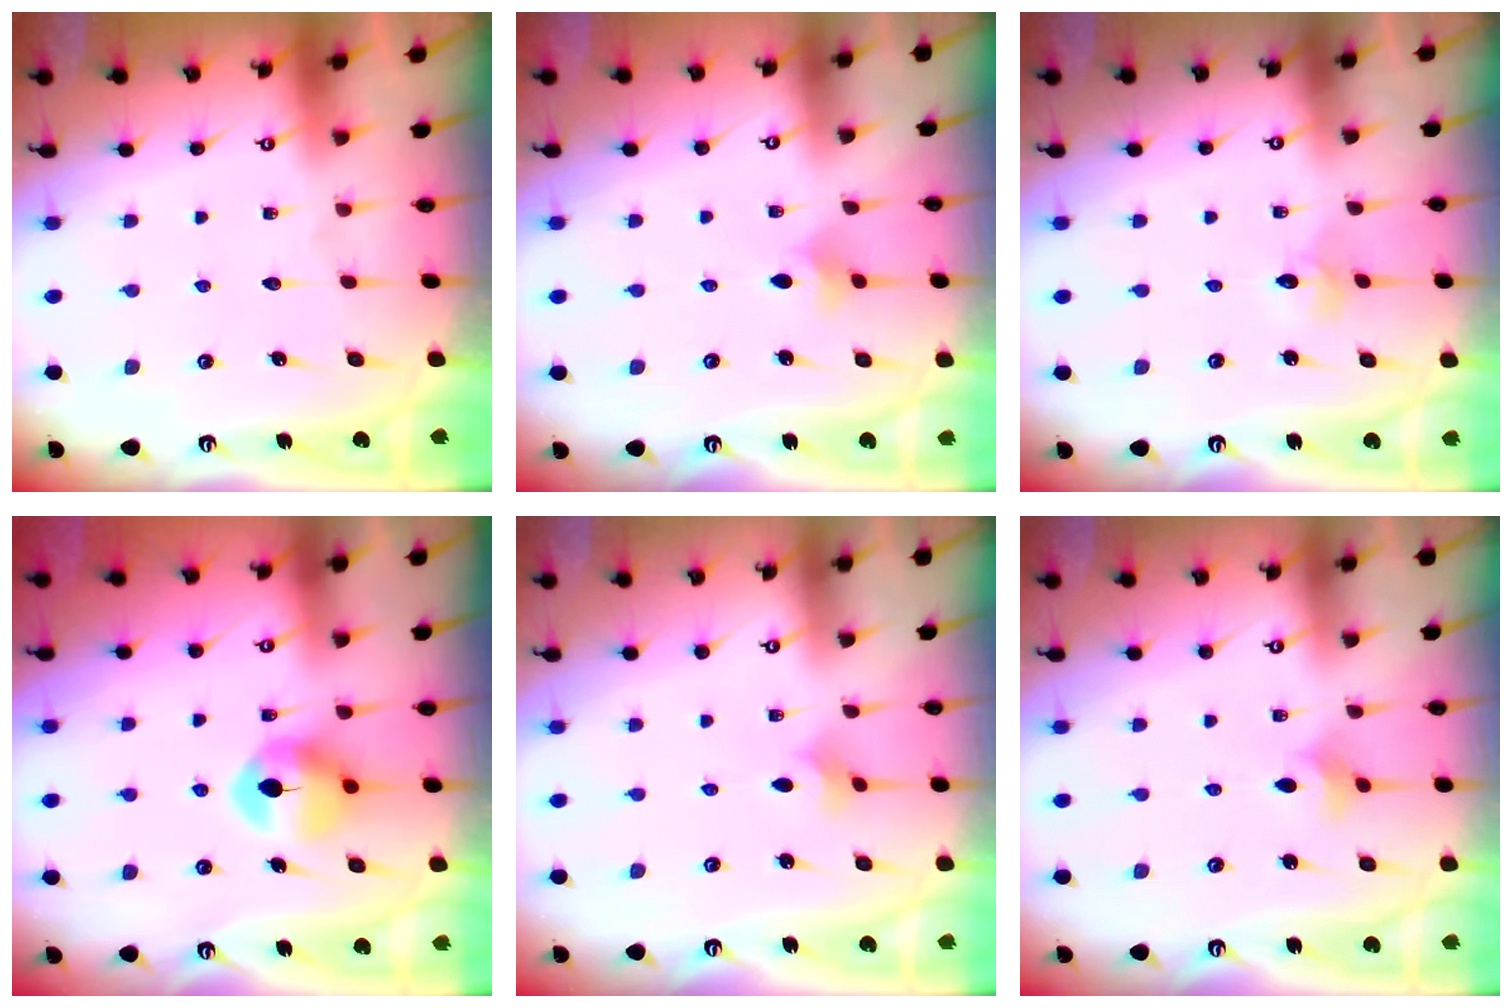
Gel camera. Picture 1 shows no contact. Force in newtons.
{"total": 4.2, "press": 4.1, "slide": 1.0}
{"total": 2.4, "press": 2.4, "slide": 0.2}
{"total": 9.7, "press": 9.7, "slide": 0.4}
{"total": 2.0, "press": 2.0, "slide": 0.4}
{"total": 3.9, "press": 3.8, "slide": 0.8}